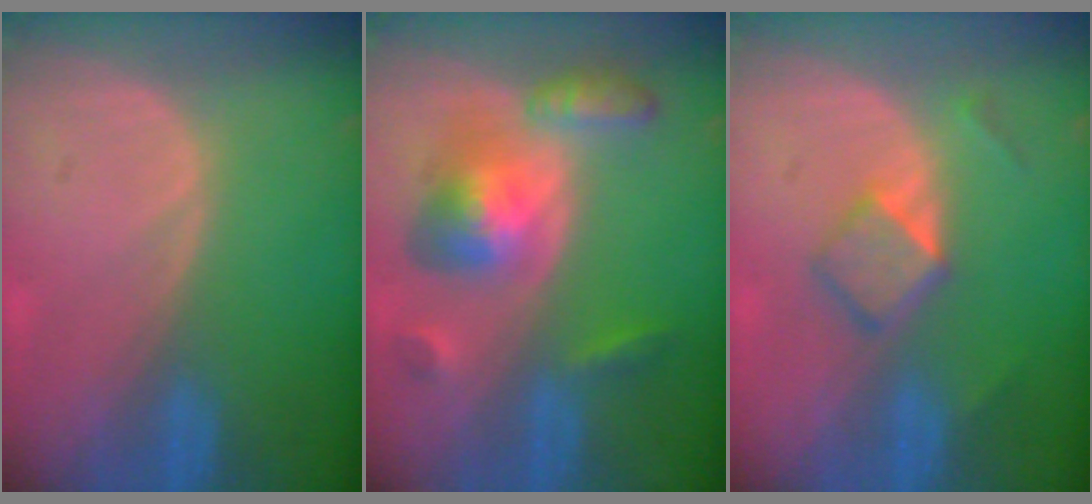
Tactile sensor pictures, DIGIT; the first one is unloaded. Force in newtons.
{"total": 8.3, "press": 8.2, "slide": 0.7}
{"total": 4.3, "press": 4.3, "slide": 0.4}